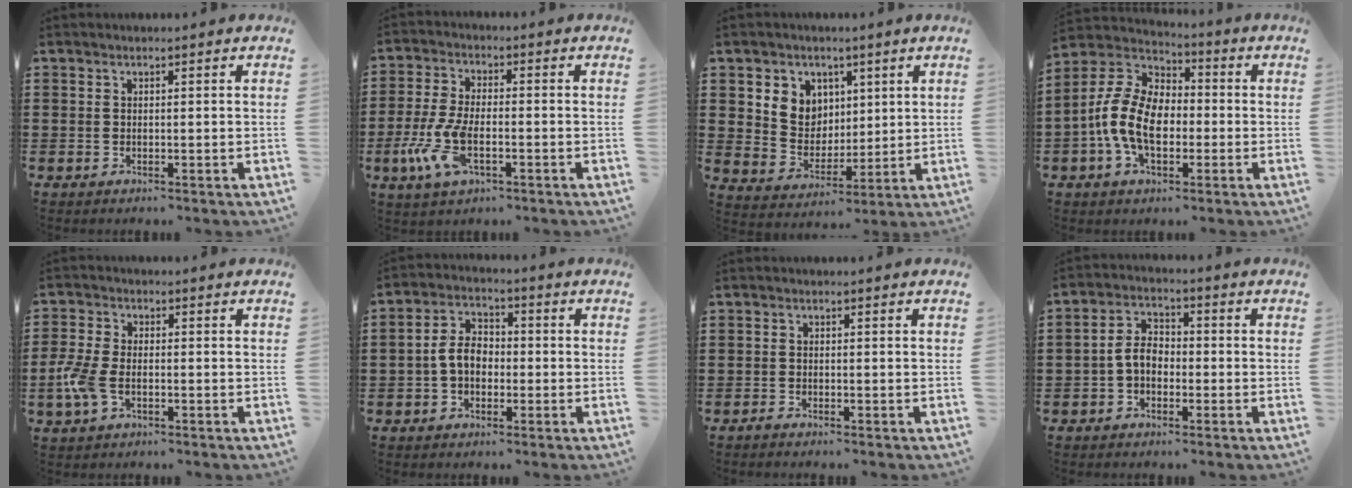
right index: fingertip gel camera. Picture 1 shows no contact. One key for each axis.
{"total": 8.2, "fx": -2.8, "fy": 3.5, "fz": 6.9, "tx": -0.171, "ty": -0.016, "tz": -0.054}
{"total": 6.3, "fx": 2.8, "fy": 5.6, "fz": 0.4, "tx": -0.038, "ty": -0.002, "tz": 0.050}
{"total": 11.3, "fx": -2.1, "fy": 7.2, "fz": 8.5, "tx": -0.209, "ty": 0.004, "tz": -0.042}
{"total": 5.5, "fx": -1.8, "fy": 2.6, "fz": 4.6, "tx": -0.113, "ty": -0.009, "tz": -0.037}
{"total": 5.6, "fx": -1.0, "fy": 3.8, "fz": 4.0, "tx": -0.098, "ty": 0.005, "tz": -0.026}
{"total": 0.7, "fx": -0.7, "fy": 0.0, "fz": 0.1, "tx": -0.004, "ty": -0.003, "tz": -0.014}
{"total": 4.5, "fx": -1.3, "fy": 3.0, "fz": 3.2, "tx": -0.082, "ty": 0.004, "tz": -0.033}